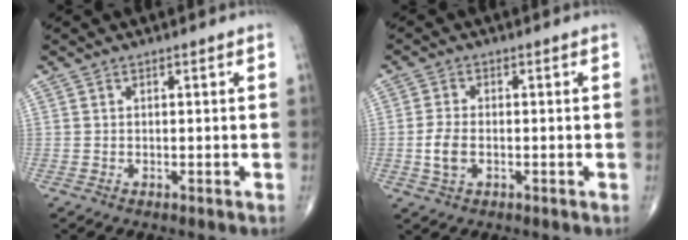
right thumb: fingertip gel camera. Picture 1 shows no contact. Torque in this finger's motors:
{"motor_torque": [-0.13, 0.15, 0.52, -0.02, 0.10]}